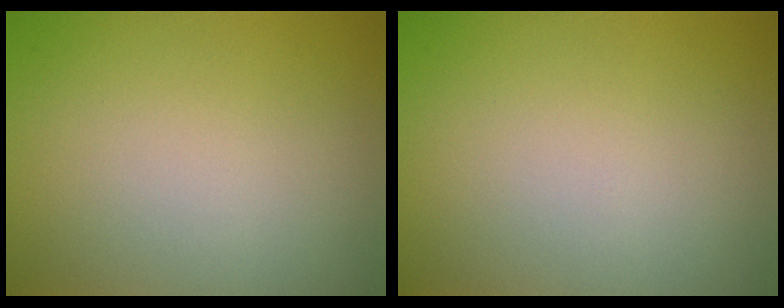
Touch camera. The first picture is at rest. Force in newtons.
{"total": 0.0}